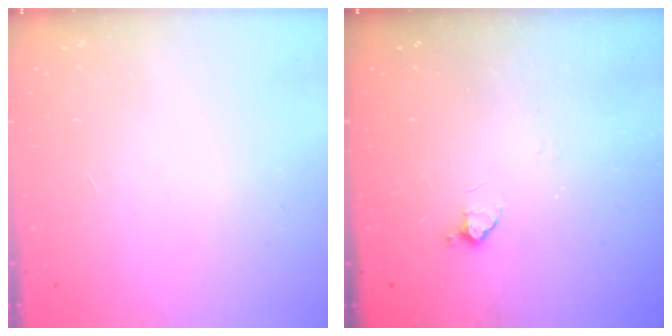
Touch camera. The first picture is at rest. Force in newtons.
{"total": 4.4, "press": 4.4, "slide": 0.8}